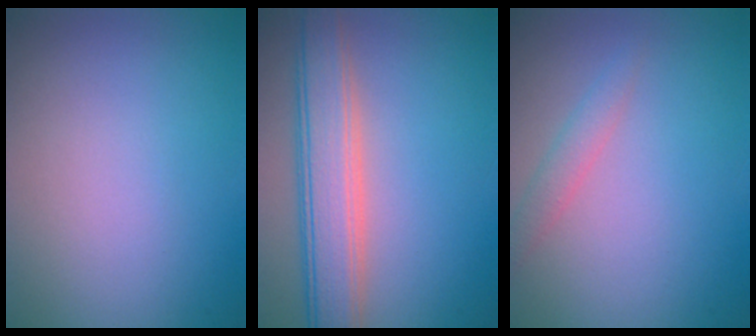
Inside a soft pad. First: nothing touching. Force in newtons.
{"total": 5.5, "press": 5.5, "slide": 0.0}
{"total": 1.4, "press": 1.4, "slide": 0.1}